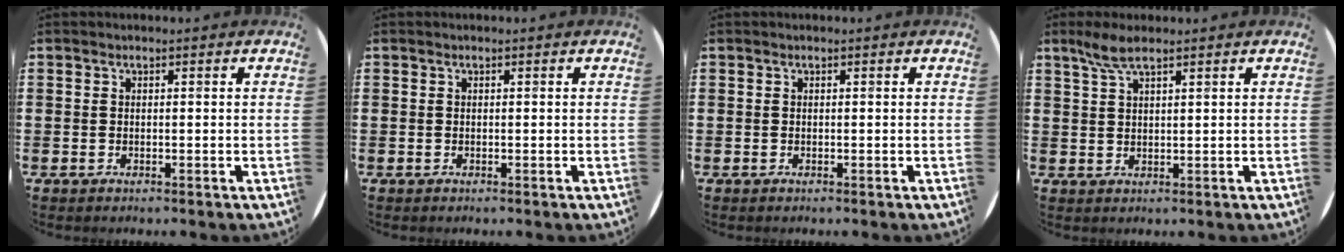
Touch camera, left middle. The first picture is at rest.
{"total": 0.0}
{"total": 0.0}
{"total": 3.6, "force": [2.6, 0.7, 2.4], "torque": [-0.053, 0.005, 0.046]}